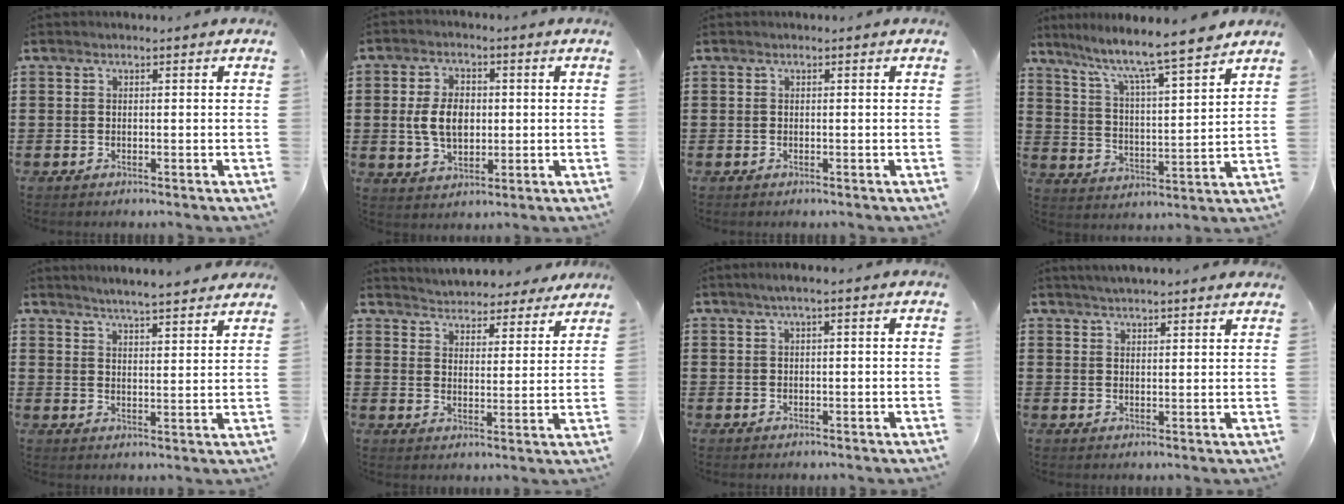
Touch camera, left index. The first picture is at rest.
{"total": 6.4, "force": [0.3, 4.2, 4.8], "torque": [-0.106, 0.008, -0.002]}
{"total": 0.0}
{"total": 7.6, "force": [6.5, 0.0, 3.8], "torque": [-0.100, -0.048, 0.105]}
{"total": 3.9, "force": [3.8, -0.6, 0.4], "torque": [-0.023, -0.020, 0.067]}
{"total": 4.6, "force": [4.6, 0.3, -0.3], "torque": [-0.018, -0.028, 0.081]}
{"total": 1.5, "force": [0.4, 0.0, 1.4], "torque": [-0.024, 0.000, 0.008]}
{"total": 2.7, "force": [2.7, -0.2, 0.4], "torque": [-0.014, -0.004, 0.050]}